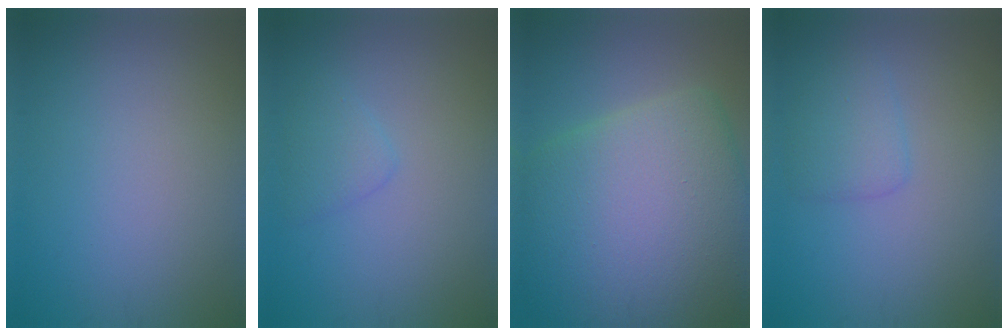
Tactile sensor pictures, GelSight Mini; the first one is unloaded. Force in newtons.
{"total": 1.6, "press": 1.6, "slide": 0.1}
{"total": 14.1, "press": 14.1, "slide": 0.8}
{"total": 2.2, "press": 2.2, "slide": 0.1}